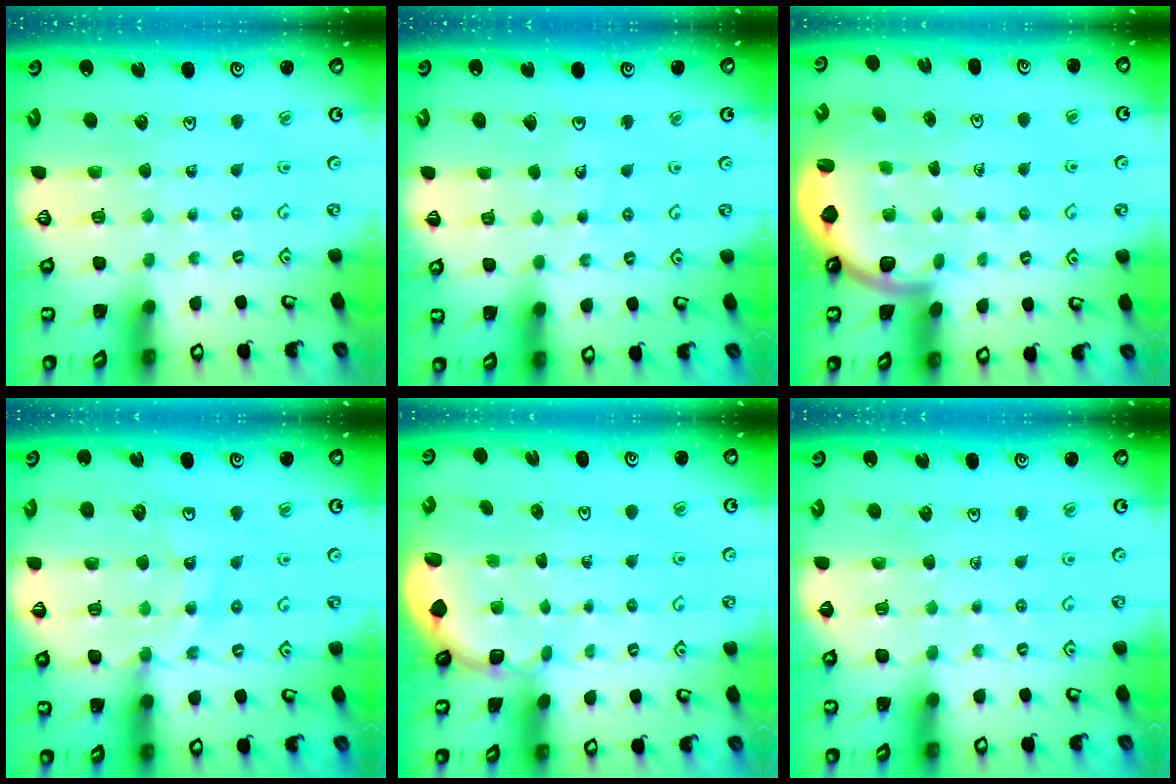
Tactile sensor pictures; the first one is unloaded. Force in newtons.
{"total": 2.2, "press": 2.2, "slide": 0.2}
{"total": 2.2, "press": 2.1, "slide": 0.5}
{"total": 12.9, "press": 12.4, "slide": 3.3}
{"total": 2.0, "press": 1.8, "slide": 0.7}
{"total": 3.7, "press": 3.5, "slide": 1.1}